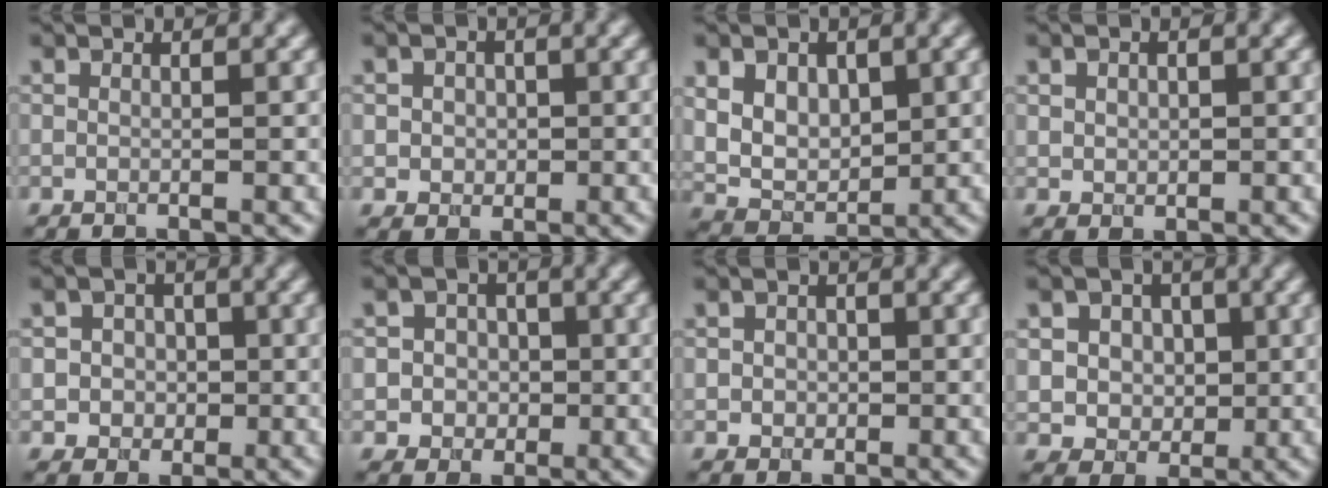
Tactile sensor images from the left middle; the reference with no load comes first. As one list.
[{"total": 2.3, "force": [0.2, 2.0, 1.1], "torque": [-0.011, 0.004, -0.003]}, {"total": 5.7, "force": [1.5, 4.1, 3.6], "torque": [-0.065, 0.002, 0.029]}, {"total": 1.4, "force": [0.4, 1.2, 0.6], "torque": [-0.011, 0.003, 0.008]}, {"total": 3.4, "force": [0.0, 3.2, 1.0], "torque": [0.000, 0.008, -0.010]}, {"total": 3.7, "force": [-0.2, 3.6, 1.0], "torque": [0.003, 0.012, -0.016]}, {"total": 1.8, "force": [0.0, 1.6, 0.8], "torque": [-0.005, -0.002, -0.006]}, {"total": 5.7, "force": [1.3, 5.1, 2.2], "torque": [-0.033, 0.011, 0.019]}]